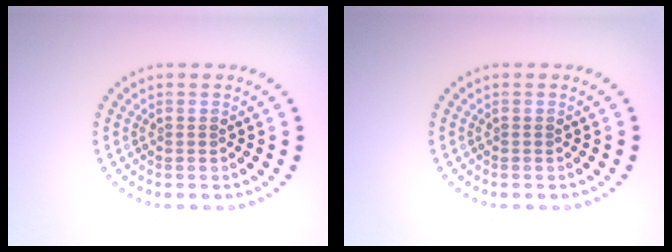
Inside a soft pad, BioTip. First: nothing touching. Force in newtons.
{"total": 0.0}